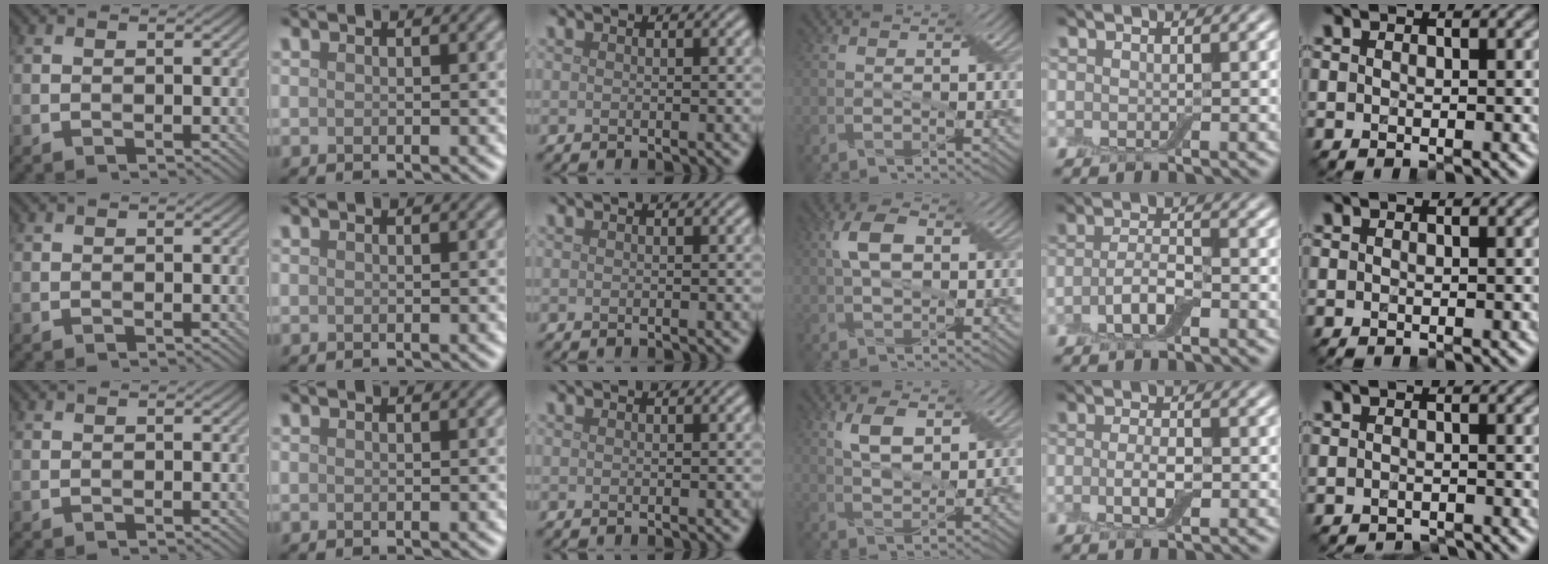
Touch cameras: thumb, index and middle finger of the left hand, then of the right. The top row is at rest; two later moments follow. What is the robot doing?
{"motion": "fold", "object": "apron"}